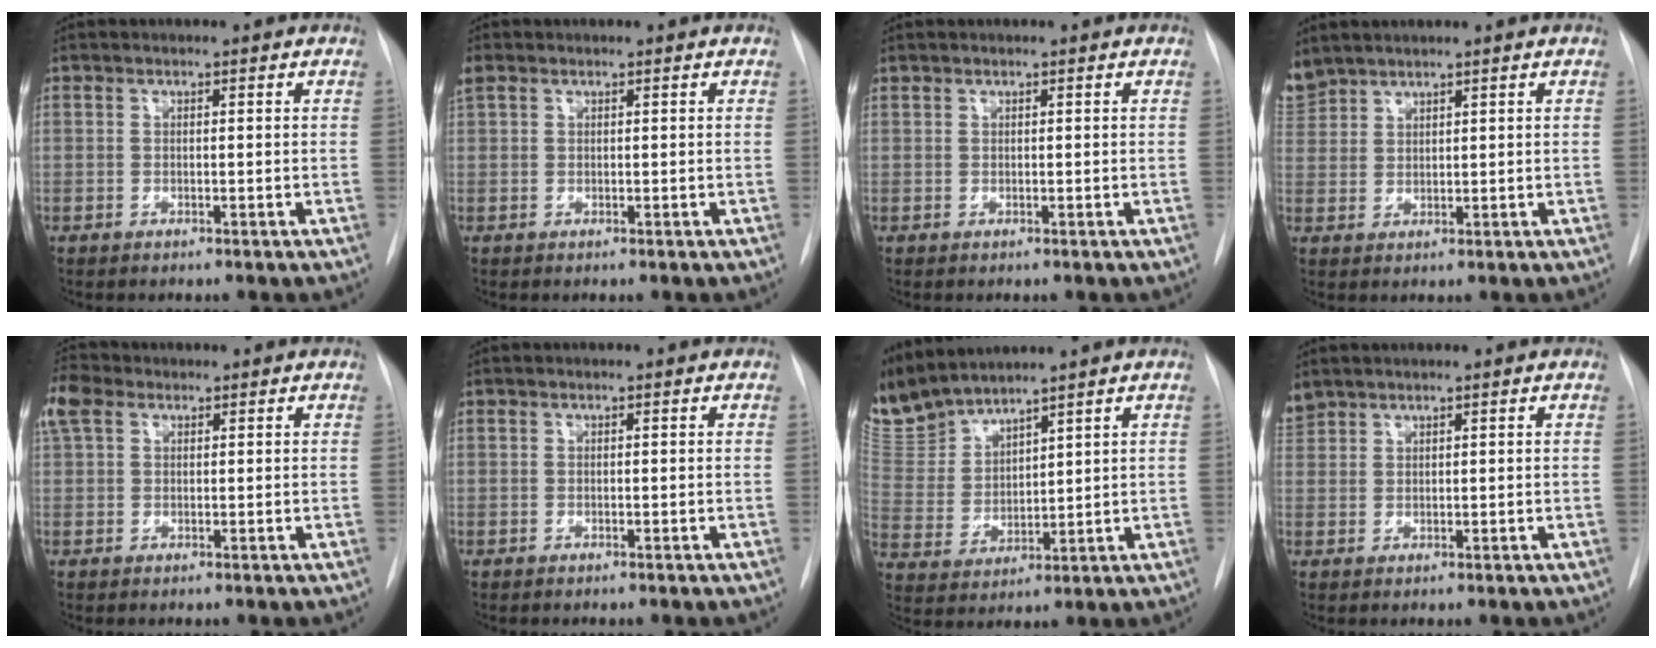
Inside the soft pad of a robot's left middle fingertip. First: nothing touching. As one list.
[{"total": 1.2, "force": [0.9, 0.7, 0.4], "torque": [-0.017, 0.020, 0.020]}, {"total": 0.0}, {"total": 4.3, "force": [4.1, 1.2, 0.2], "torque": [-0.013, 0.012, 0.092]}, {"total": 4.3, "force": [2.3, 2.7, 2.4], "torque": [-0.068, 0.027, 0.047]}, {"total": 0.0}, {"total": 11.1, "force": [10.7, 1.1, 2.5], "torque": [-0.073, 0.002, 0.236]}, {"total": 2.3, "force": [2.2, 0.7, -0.2], "torque": [-0.003, 0.014, 0.048]}]